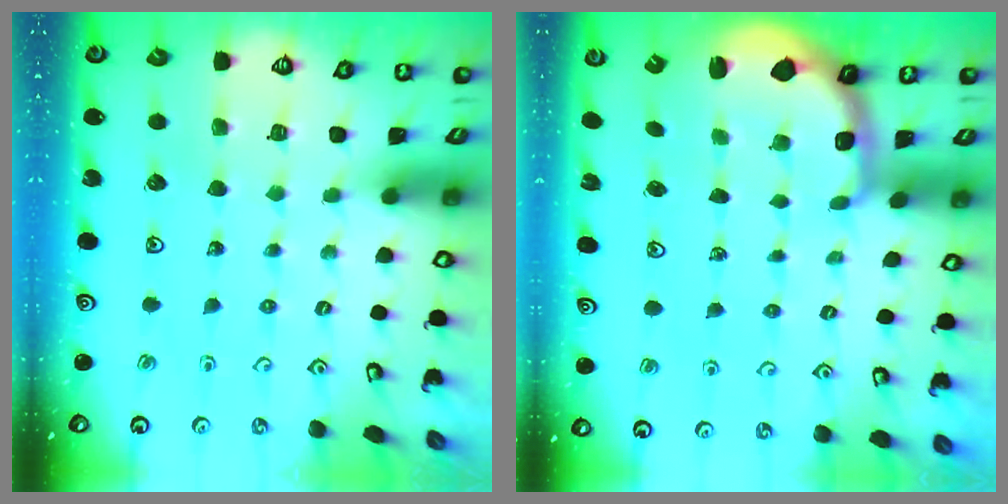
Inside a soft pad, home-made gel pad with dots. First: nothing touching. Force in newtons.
{"total": 2.5, "press": 1.5, "slide": 2.0}